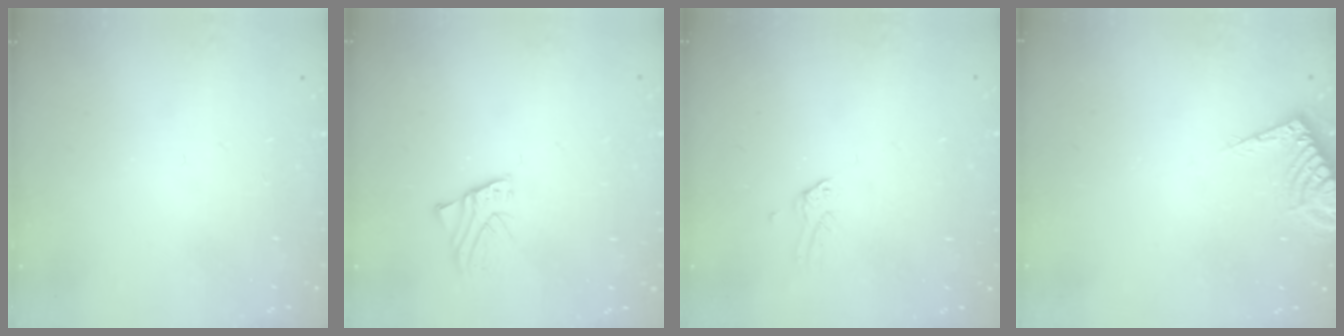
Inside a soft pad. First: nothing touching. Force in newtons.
{"total": 2.0, "press": 2.0, "slide": 0.2}
{"total": 0.0}
{"total": 8.7, "press": 8.7, "slide": 0.4}